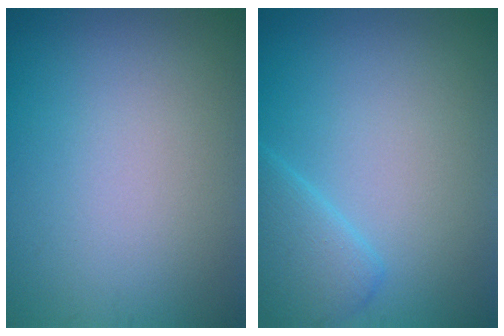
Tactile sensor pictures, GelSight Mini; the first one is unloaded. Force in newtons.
{"total": 3.1, "press": 3.1, "slide": 0.1}